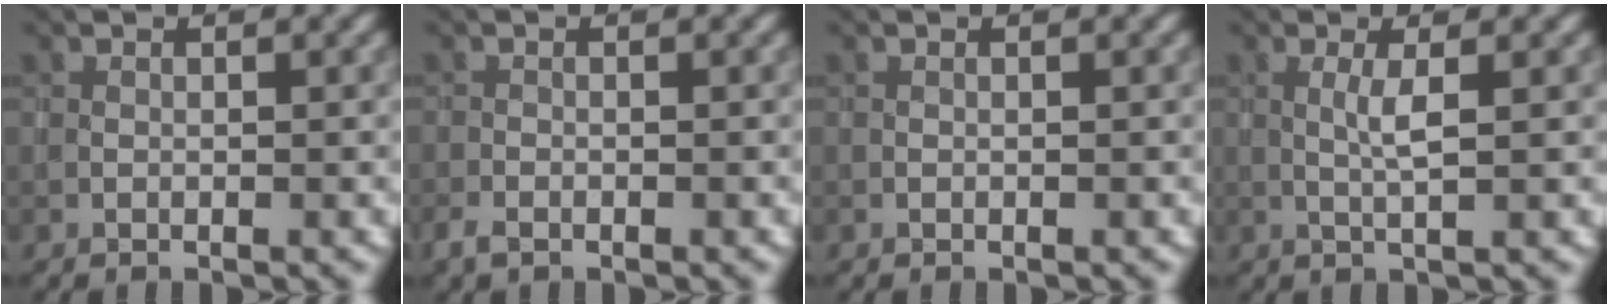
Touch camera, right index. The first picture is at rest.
{"total": 1.4, "force": [-1.1, 0.7, 0.5], "torque": [-0.012, -0.004, -0.026]}
{"total": 0.0}
{"total": 1.6, "force": [0.5, -0.1, 1.5], "torque": [-0.036, 0.001, 0.008]}